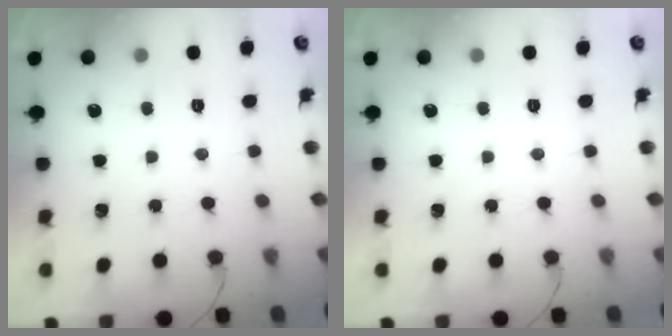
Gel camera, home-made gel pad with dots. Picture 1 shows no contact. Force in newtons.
{"total": 0.0}